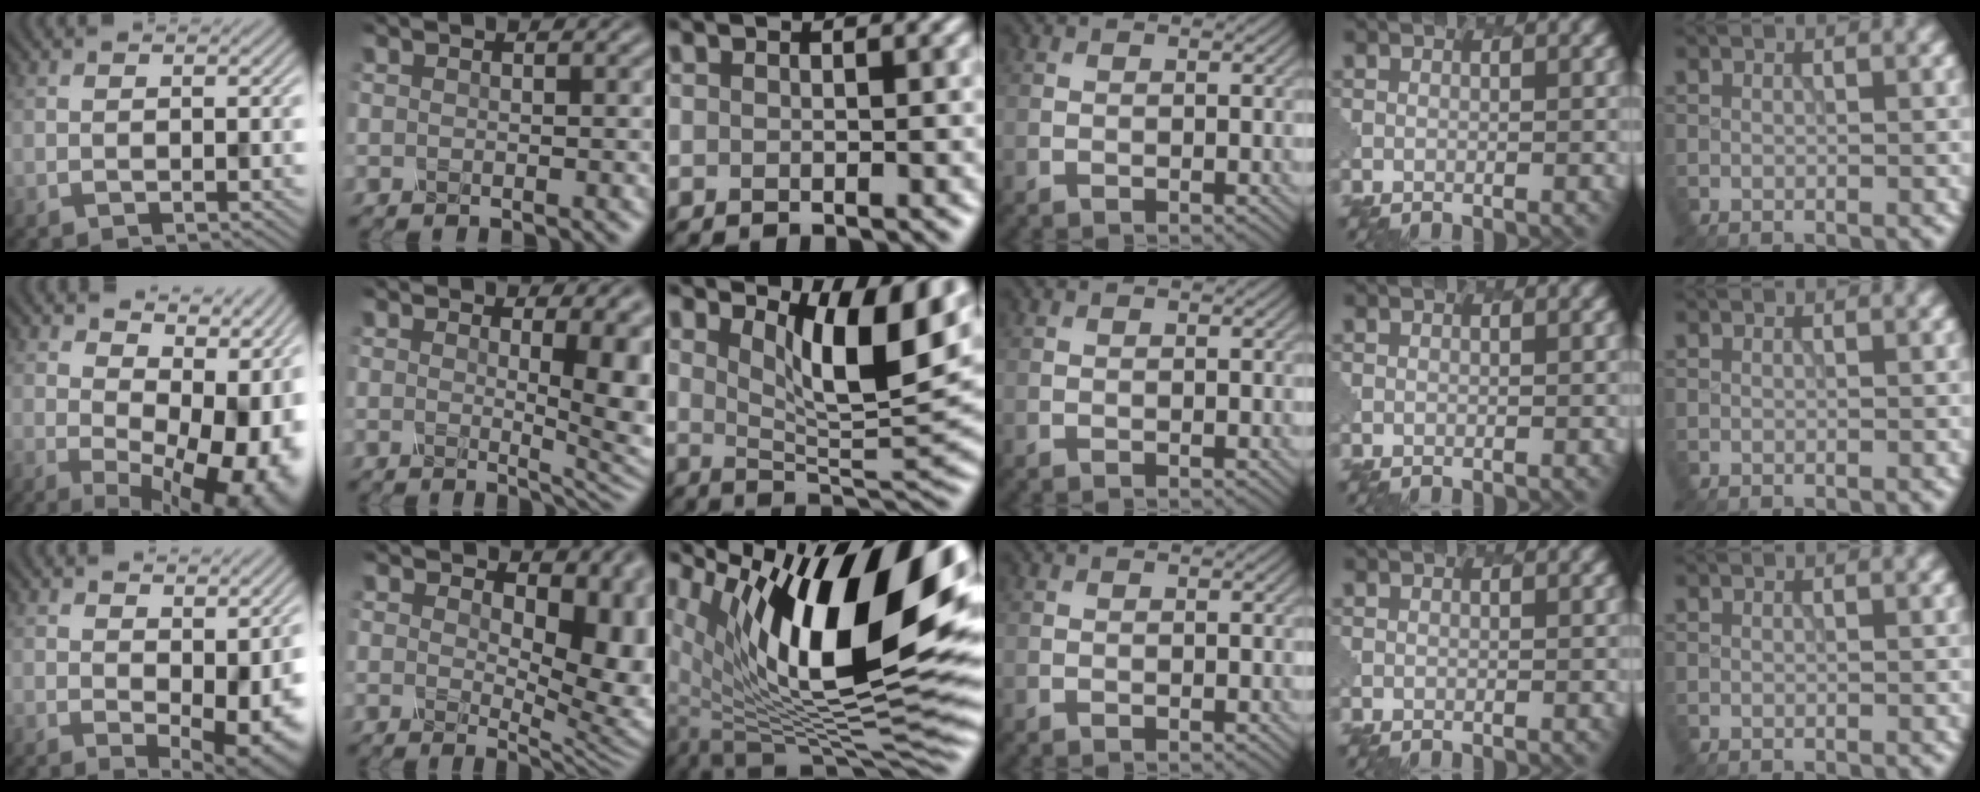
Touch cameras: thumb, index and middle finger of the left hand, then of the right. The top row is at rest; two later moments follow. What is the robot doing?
{"motion": "dispense", "object": "dispenser bottle"}